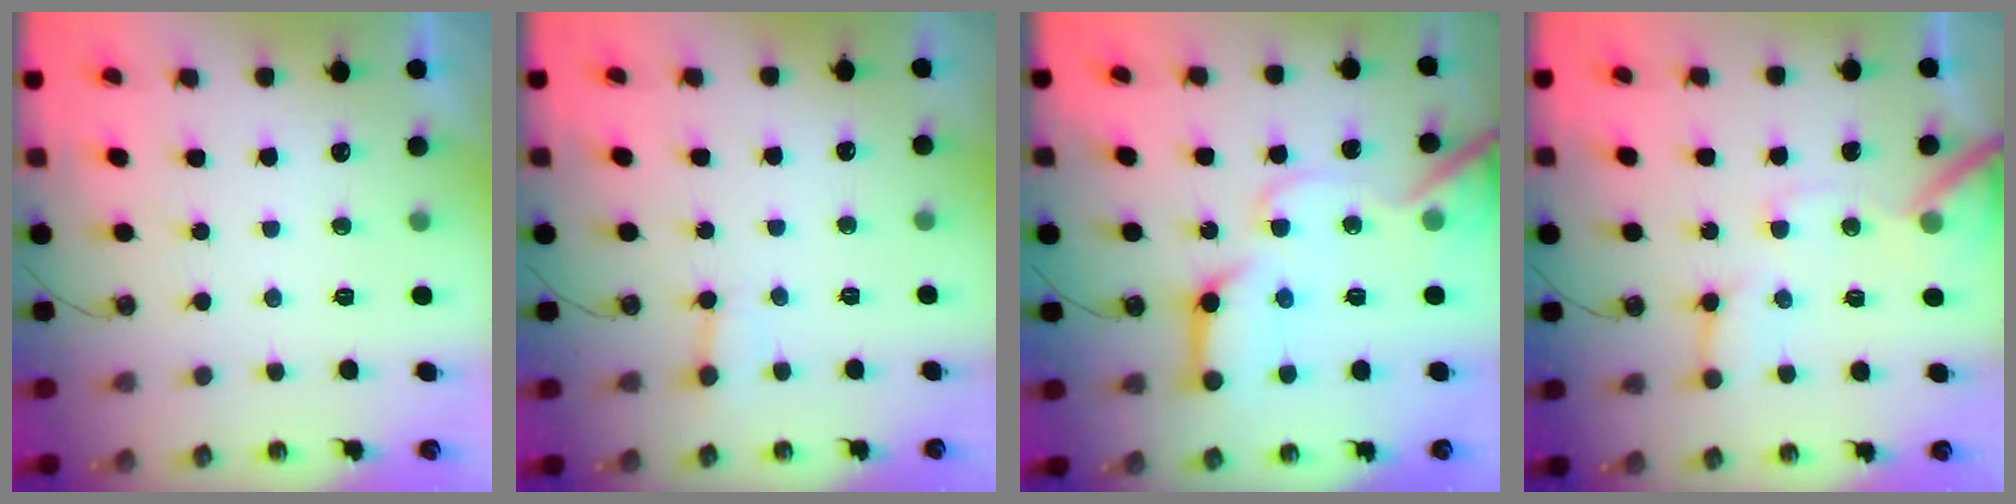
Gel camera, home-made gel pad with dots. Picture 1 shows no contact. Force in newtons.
{"total": 2.1, "press": 2.1, "slide": 0.1}
{"total": 18.4, "press": 18.2, "slide": 2.0}
{"total": 11.5, "press": 11.3, "slide": 1.5}